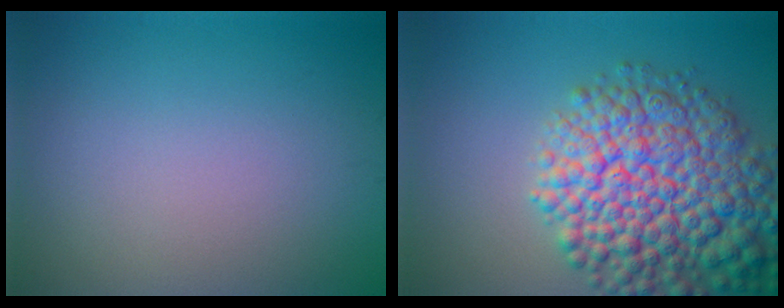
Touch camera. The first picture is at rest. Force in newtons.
{"total": 11.4, "press": 11.4, "slide": 0.5}